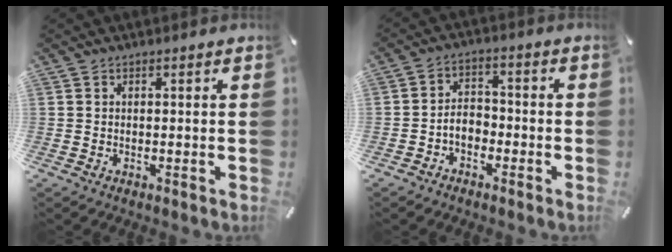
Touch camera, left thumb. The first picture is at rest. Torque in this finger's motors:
{"motor_torque": [0.01, 0.01, 0.01, 0.02, -0.01]}